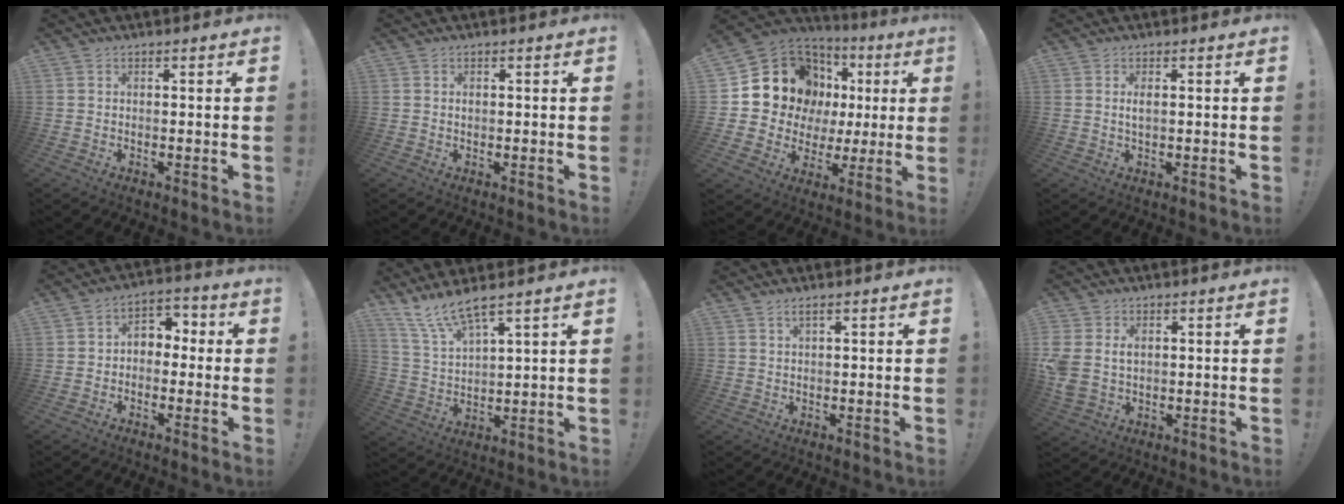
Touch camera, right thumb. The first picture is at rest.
{"total": 0.0}
{"total": 15.3, "force": [6.3, 12.1, 7.0], "torque": [-0.106, -0.045, 0.141]}
{"total": 1.7, "force": [0.4, 0.3, 1.6], "torque": [-0.025, -0.003, 0.006]}
{"total": 5.6, "force": [-1.1, 4.7, 2.9], "torque": [-0.043, 0.020, -0.016]}
{"total": 8.7, "force": [7.4, 1.1, 4.4], "torque": [-0.094, -0.038, 0.136]}
{"total": 1.7, "force": [1.0, 0.2, 1.4], "torque": [-0.029, 0.001, 0.017]}
{"total": 5.8, "force": [1.5, 4.4, 3.4], "torque": [-0.069, -0.005, 0.028]}